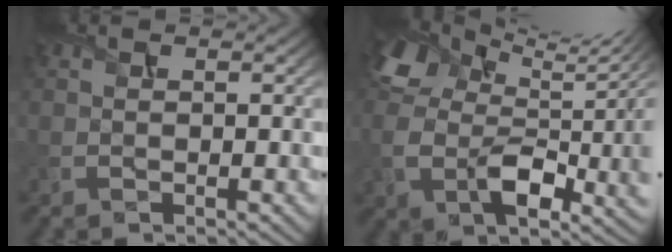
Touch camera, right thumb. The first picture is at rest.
{"total": 13.4, "force": [3.3, 8.3, 9.9], "torque": [-0.218, -0.025, 0.066]}